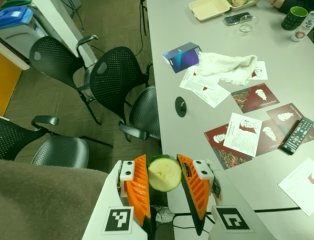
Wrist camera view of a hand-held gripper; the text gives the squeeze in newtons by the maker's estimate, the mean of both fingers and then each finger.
{"total": 9.2, "left": 9.0, "right": 9.5}